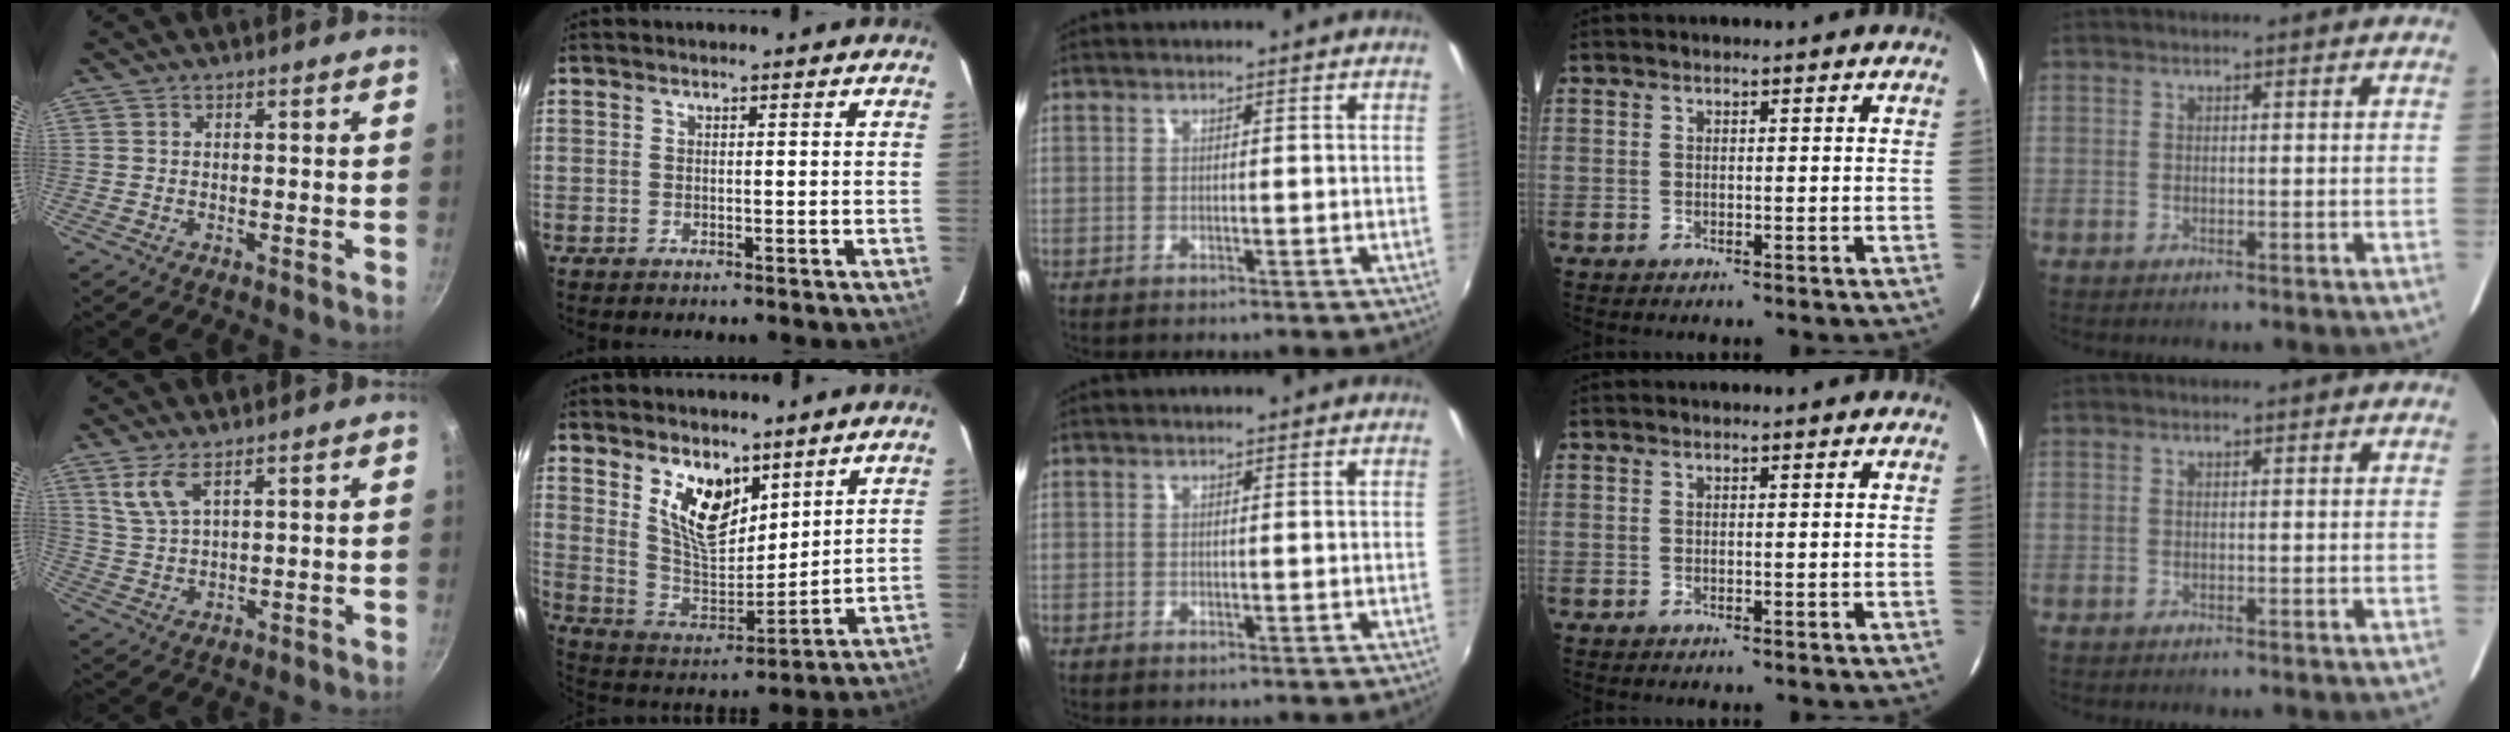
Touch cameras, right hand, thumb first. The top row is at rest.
{"thumb": {"total": 5.7, "force": [3.3, 2.2, 4.2], "torque": [-0.085, -0.021, 0.073]}, "index": {"total": 12.1, "force": [7.1, 5.9, 7.8], "torque": [-0.141, -0.006, 0.145]}}